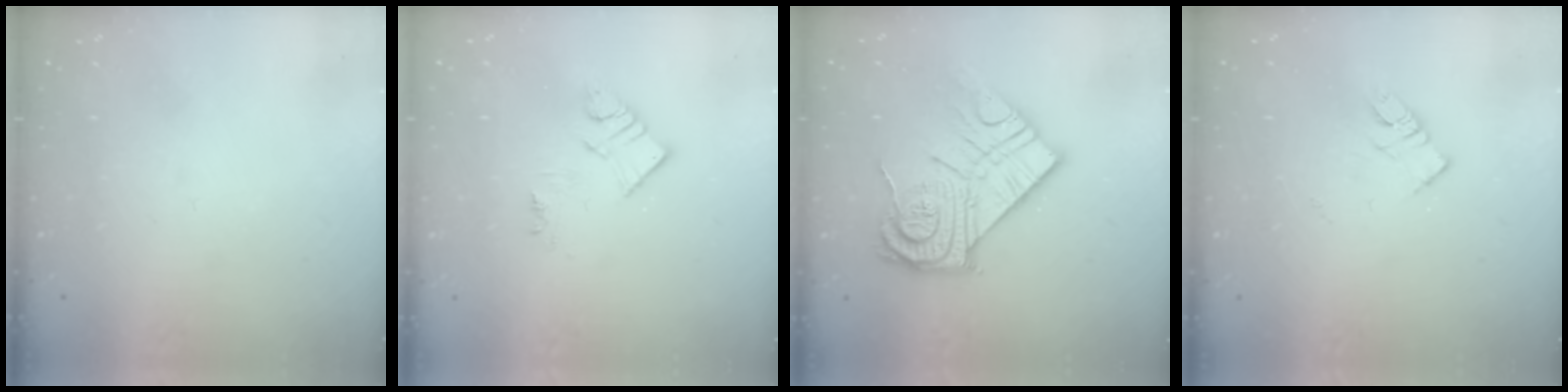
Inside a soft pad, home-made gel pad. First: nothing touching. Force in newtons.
{"total": 6.9, "press": 6.8, "slide": 0.3}
{"total": 18.5, "press": 18.4, "slide": 1.5}
{"total": 5.5, "press": 5.4, "slide": 0.5}